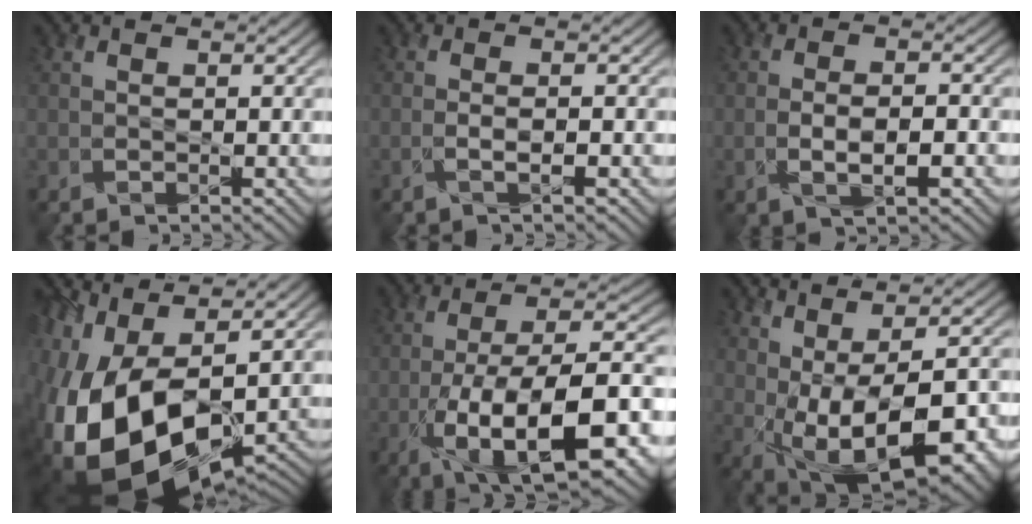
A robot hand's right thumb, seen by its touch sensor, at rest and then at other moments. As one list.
[{"total": 1.7, "force": [-1.0, 0.0, 1.4], "torque": [-0.029, 0.003, -0.023]}, {"total": 4.4, "force": [-1.7, 1.6, 3.7], "torque": [-0.070, -0.004, -0.031]}, {"total": 18.2, "force": [-3.9, 9.7, 14.9], "torque": [-0.317, -0.029, -0.054]}, {"total": 16.6, "force": [-6.2, 5.8, 14.3], "torque": [-0.227, 0.003, -0.104]}, {"total": 14.1, "force": [-2.4, 6.3, 12.3], "torque": [-0.181, -0.008, -0.013]}]